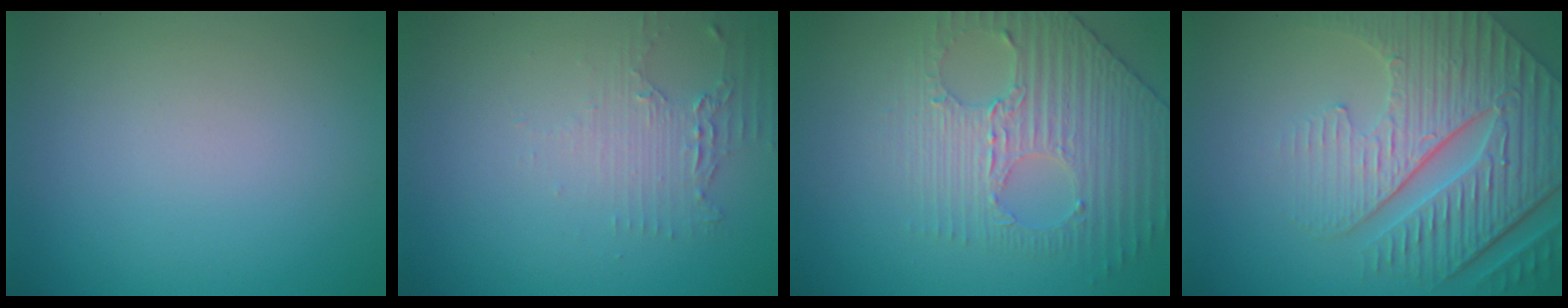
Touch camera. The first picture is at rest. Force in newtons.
{"total": 2.1, "press": 1.6, "slide": 1.4}
{"total": 3.9, "press": 3.8, "slide": 0.8}
{"total": 7.5, "press": 6.0, "slide": 4.6}